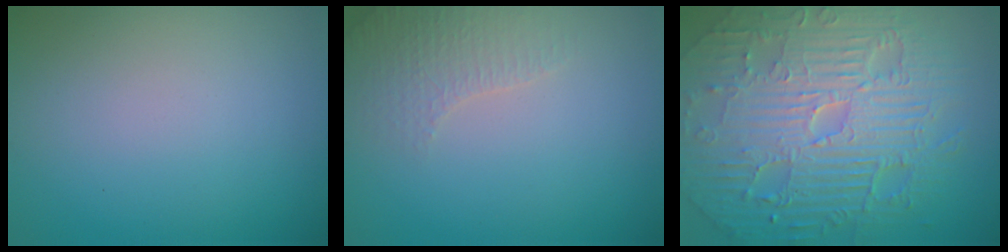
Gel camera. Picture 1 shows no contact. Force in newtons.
{"total": 2.3, "press": 2.2, "slide": 0.7}
{"total": 11.4, "press": 7.4, "slide": 8.8}